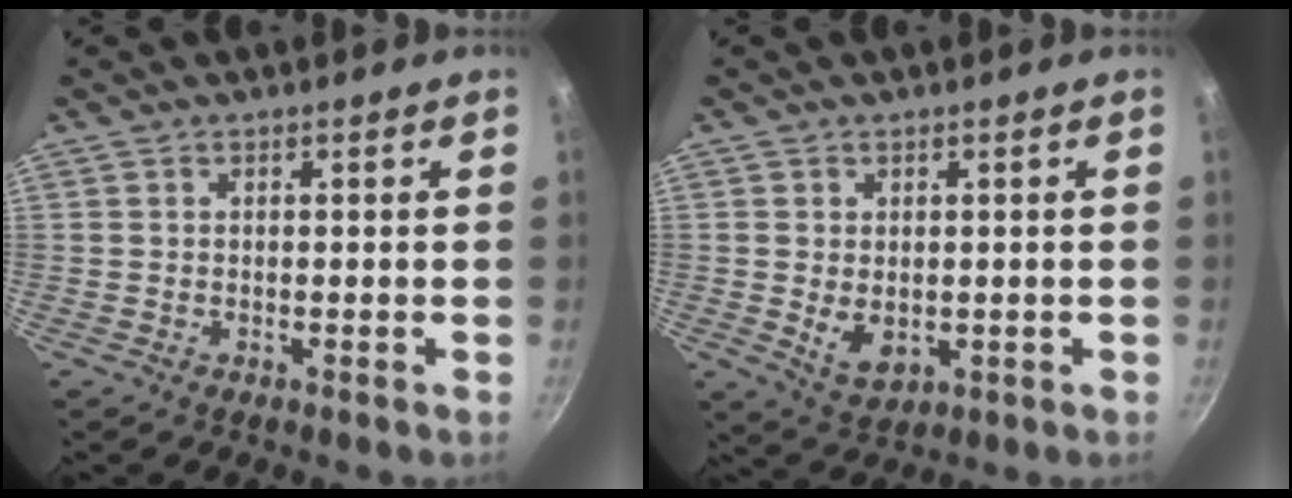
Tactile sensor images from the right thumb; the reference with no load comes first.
{"total": 5.4, "force": [-0.2, 3.8, 3.9], "torque": [-0.059, -0.013, 0.009]}